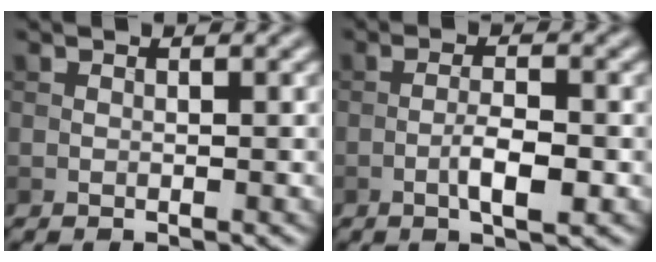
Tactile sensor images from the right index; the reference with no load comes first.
{"total": 3.3, "force": [-1.1, 0.8, 3.0], "torque": [-0.055, 0.002, -0.021]}